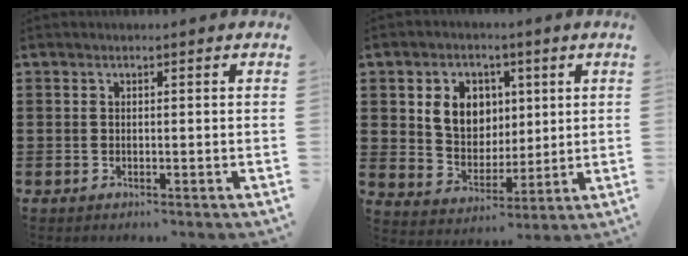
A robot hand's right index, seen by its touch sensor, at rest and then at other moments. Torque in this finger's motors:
{"motor_torque": [0.48, 0.18, 0.35, 0.12]}